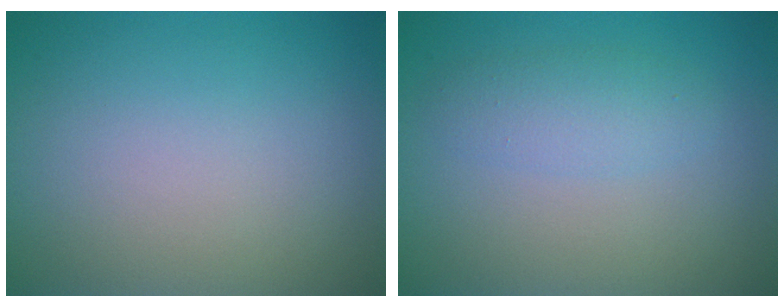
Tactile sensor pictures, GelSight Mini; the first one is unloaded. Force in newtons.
{"total": 2.3, "press": 2.3, "slide": 0.0}